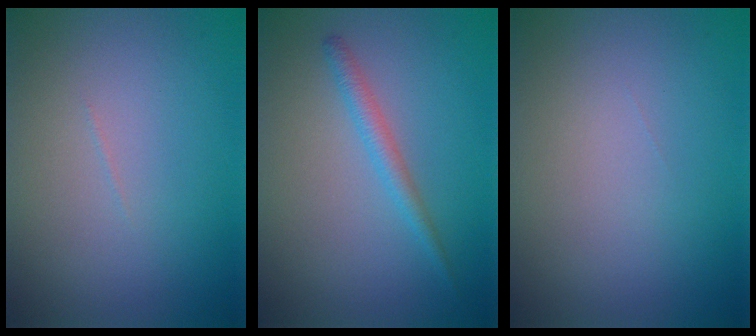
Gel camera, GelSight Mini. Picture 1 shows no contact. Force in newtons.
{"total": 1.7, "press": 1.7, "slide": 0.2}
{"total": 0.0}